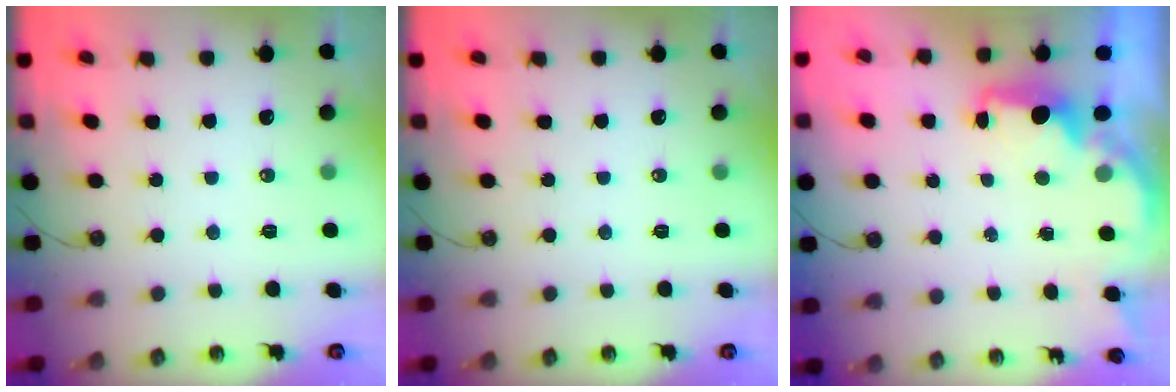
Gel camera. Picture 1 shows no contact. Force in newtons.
{"total": 0.0}
{"total": 2.7, "press": 2.6, "slide": 0.9}